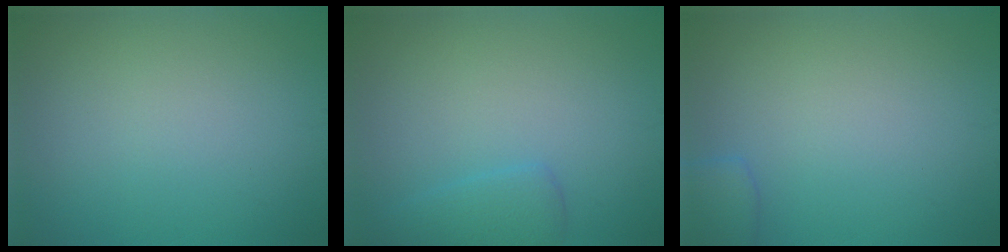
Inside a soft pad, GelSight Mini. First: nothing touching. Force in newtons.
{"total": 2.0, "press": 1.9, "slide": 0.2}
{"total": 1.9, "press": 1.9, "slide": 0.2}